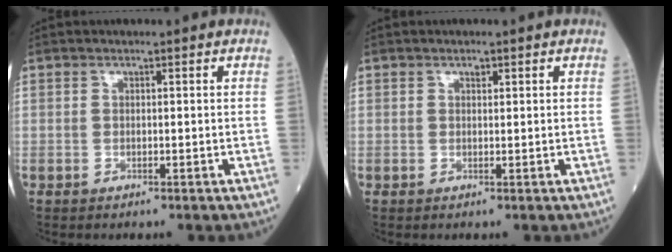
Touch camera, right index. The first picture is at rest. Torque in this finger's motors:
{"motor_torque": [0.07, 0.05, 0.08, 0.02]}